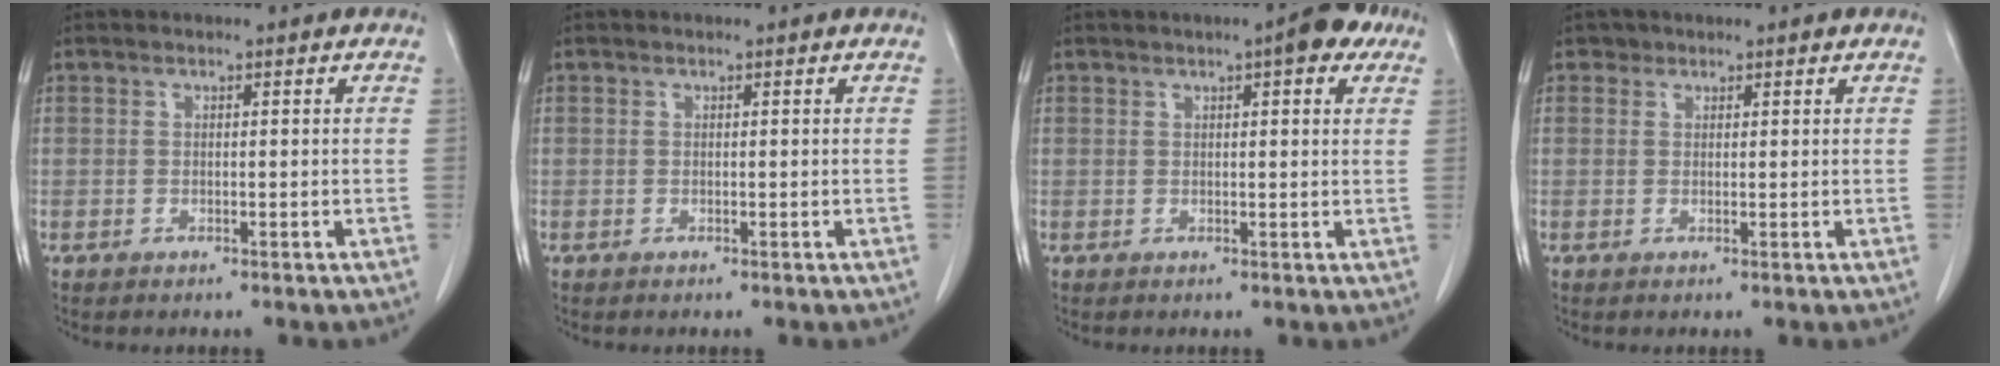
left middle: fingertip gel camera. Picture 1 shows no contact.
{"total": 0.0}
{"total": 5.1, "force": [2.9, 1.3, 4.1], "torque": [-0.053, 0.008, 0.031]}
{"total": 1.0, "force": [0.7, 0.6, -0.2], "torque": [0.006, 0.002, 0.007]}